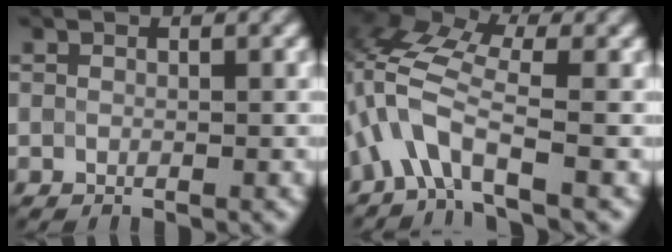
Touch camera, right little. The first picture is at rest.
{"total": 6.4, "force": [-2.4, 2.1, 5.6], "torque": [-0.137, 0.022, -0.060]}